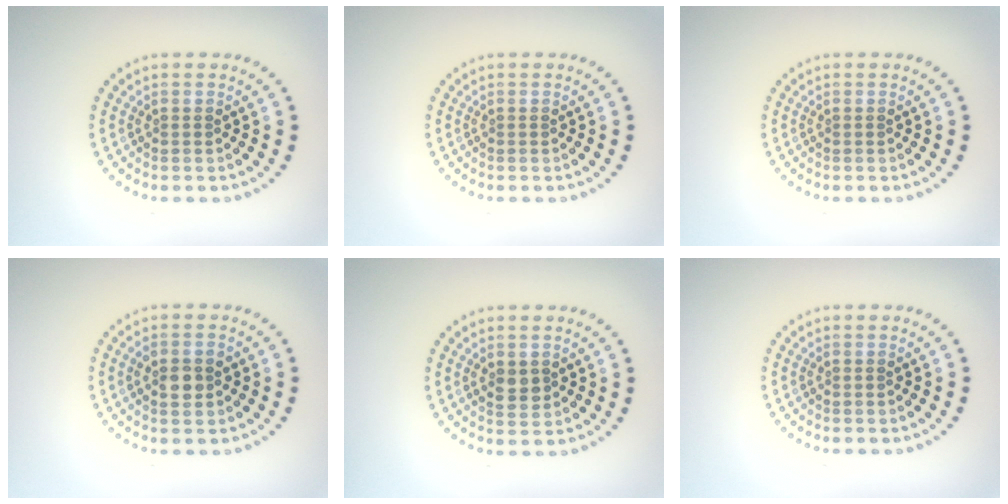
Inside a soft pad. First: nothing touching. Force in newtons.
{"total": 0.0}
{"total": 0.0}
{"total": 2.5, "press": 2.5, "slide": 0.2}
{"total": 1.7, "press": 1.7, "slide": 0.1}
{"total": 0.0}